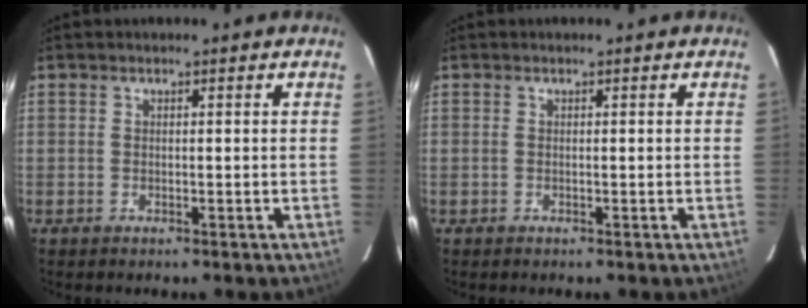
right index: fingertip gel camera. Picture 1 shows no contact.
{"total": 0.0}